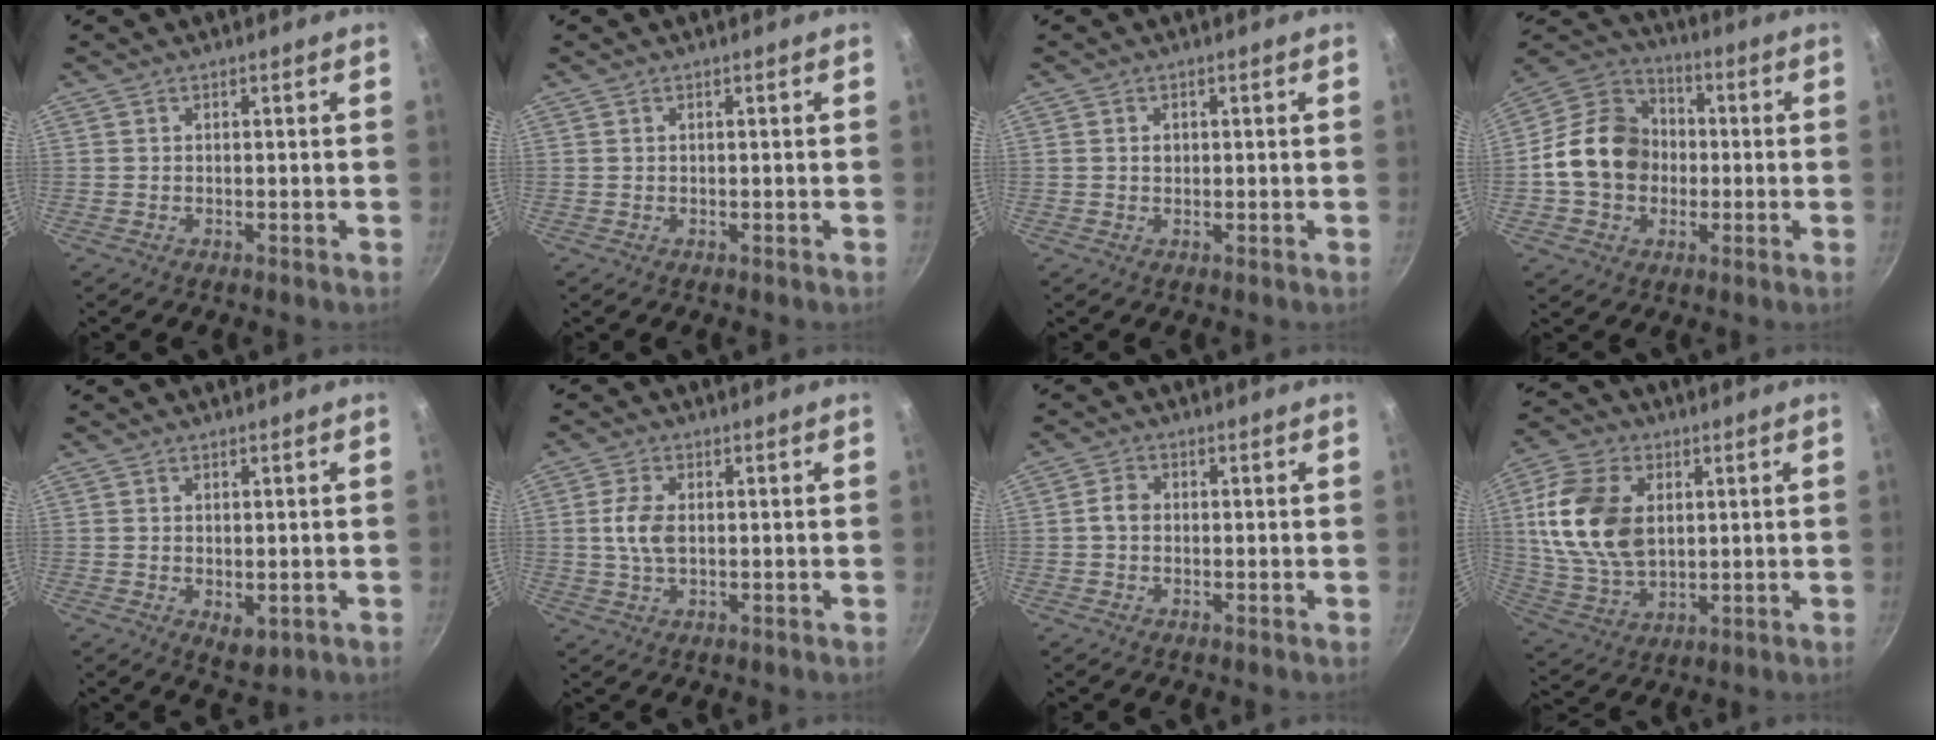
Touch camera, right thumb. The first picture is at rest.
{"total": 0.0}
{"total": 1.2, "force": [0.1, 1.0, 0.6], "torque": [-0.006, 0.003, 0.002]}
{"total": 15.9, "force": [-1.0, 13.1, 8.9], "torque": [-0.125, 0.036, -0.032]}
{"total": 3.8, "force": [-0.5, 2.4, 2.9], "torque": [-0.042, -0.012, -0.003]}
{"total": 5.4, "force": [0.3, 3.1, 4.4], "torque": [-0.086, 0.005, 0.006]}
{"total": 2.8, "force": [-0.1, 2.2, 1.7], "torque": [-0.026, 0.011, -0.006]}
{"total": 17.0, "force": [2.9, 11.2, 12.5], "torque": [-0.230, -0.003, 0.060]}